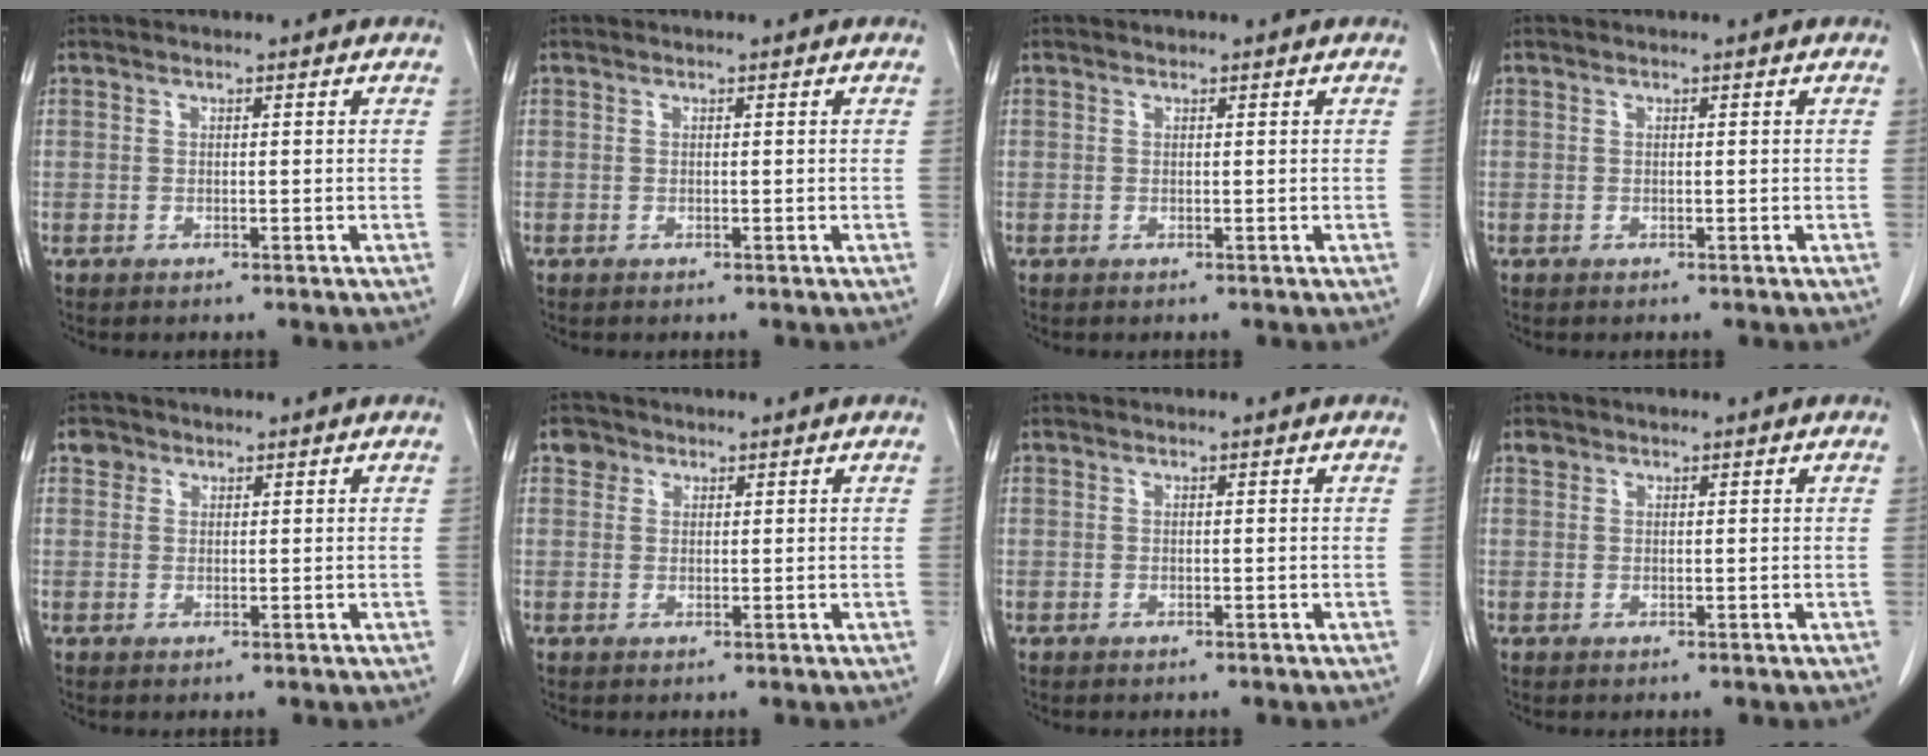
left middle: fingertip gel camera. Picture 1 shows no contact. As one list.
[{"total": 0.0}, {"total": 0.0}, {"total": 0.0}, {"total": 1.7, "force": [0.9, 1.4, 0.2], "torque": [0.007, 0.006, 0.010]}, {"total": 2.0, "force": [1.1, 1.6, 0.3], "torque": [0.004, 0.006, 0.013]}, {"total": 0.0}, {"total": 1.0, "force": [0.7, 0.7, 0.1], "torque": [0.002, 0.009, 0.010]}]